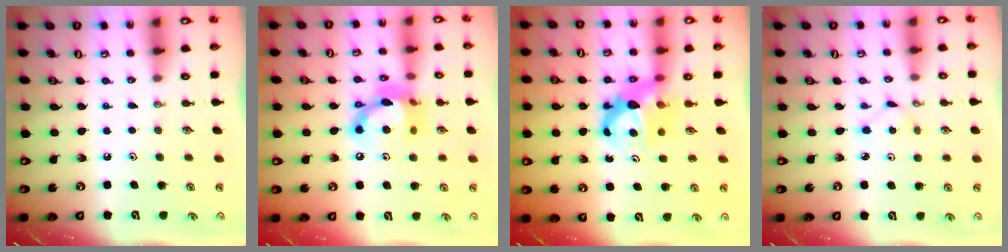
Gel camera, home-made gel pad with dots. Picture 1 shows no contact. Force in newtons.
{"total": 15.4, "press": 15.4, "slide": 1.0}
{"total": 6.9, "press": 6.9, "slide": 0.4}
{"total": 1.6, "press": 1.6, "slide": 0.2}